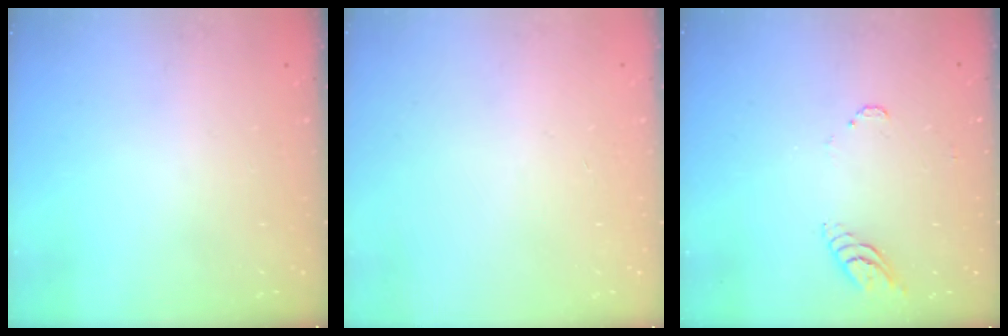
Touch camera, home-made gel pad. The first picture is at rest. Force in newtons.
{"total": 0.0}
{"total": 5.7, "press": 5.7, "slide": 0.4}